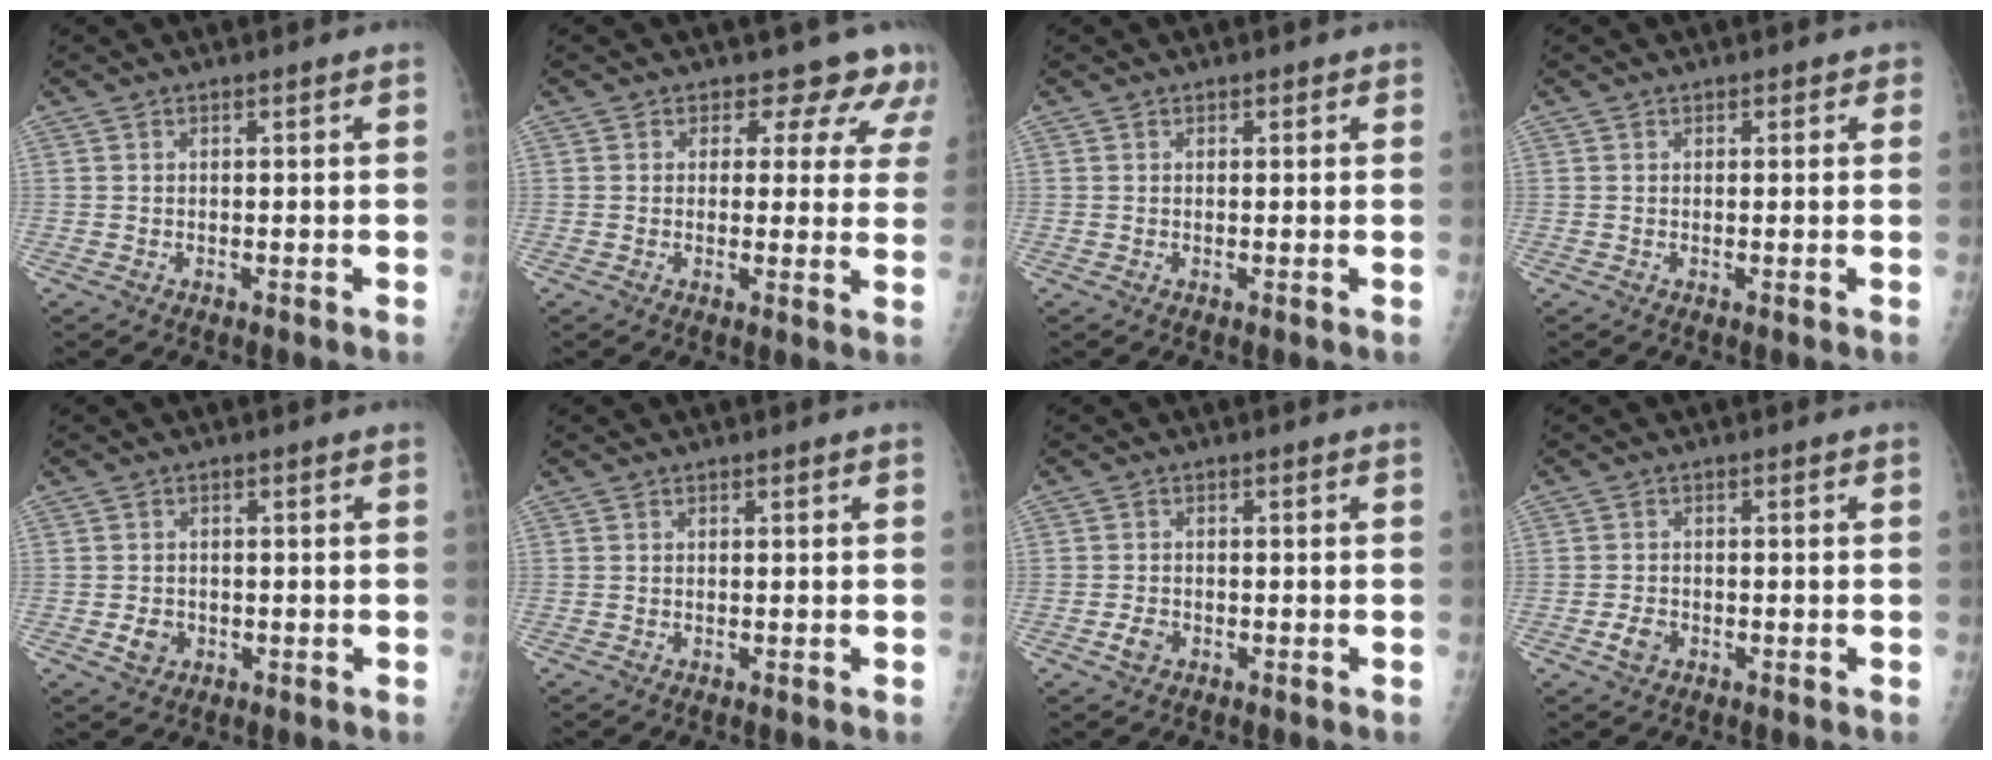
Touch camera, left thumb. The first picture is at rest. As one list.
[{"total": 8.8, "force": [7.2, 4.7, 1.7], "torque": [0.033, -0.030, 0.056]}, {"total": 0.7, "force": [0.5, 0.5, 0.2], "torque": [0.006, -0.001, 0.002]}, {"total": 1.2, "force": [0.7, 0.9, 0.3], "torque": [0.015, -0.001, 0.002]}, {"total": 2.9, "force": [-0.8, 2.5, 1.4], "torque": [-0.016, 0.003, -0.010]}, {"total": 0.0}, {"total": 2.4, "force": [-1.1, 1.7, 1.2], "torque": [-0.020, 0.004, -0.019]}, {"total": 2.8, "force": [-1.2, 2.0, 1.5], "torque": [-0.024, 0.005, -0.021]}]